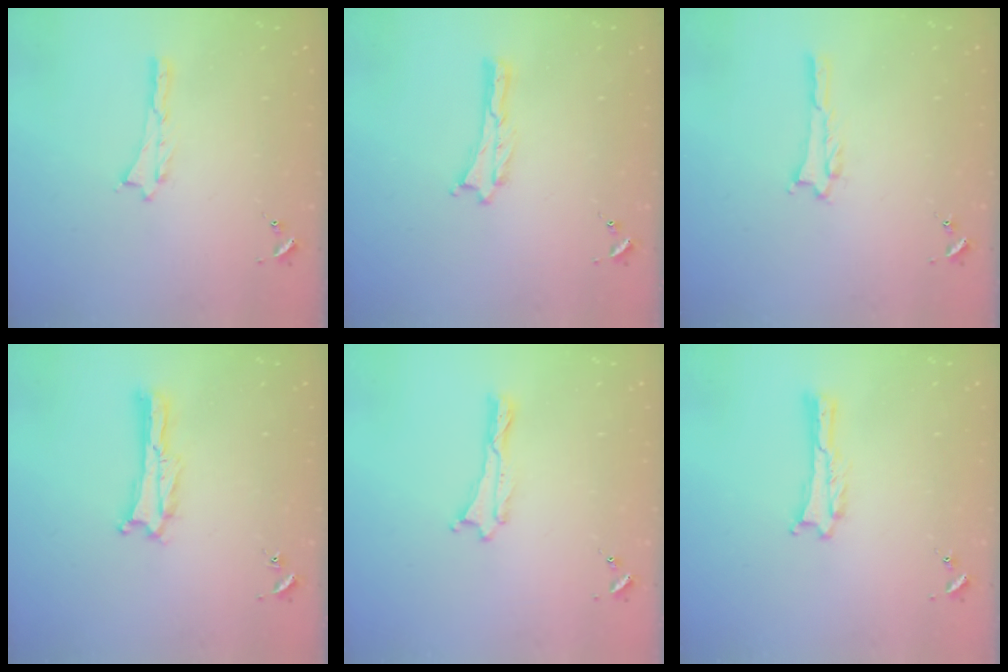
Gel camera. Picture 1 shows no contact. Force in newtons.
{"total": 0.0}
{"total": 0.5, "press": 0.5, "slide": 0.1}
{"total": 0.0}
{"total": 0.0}
{"total": 0.0}